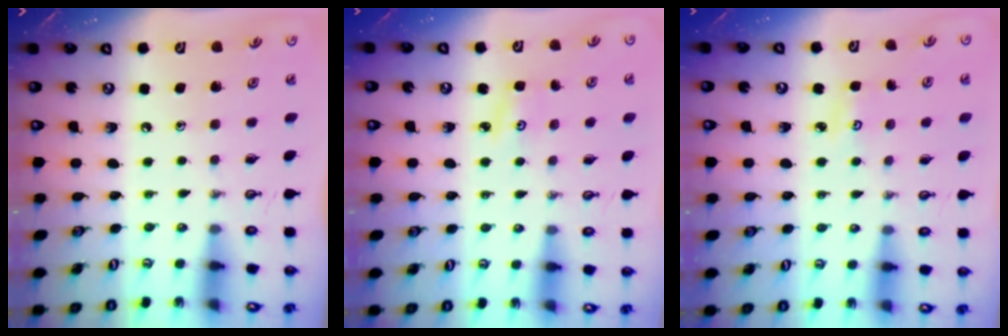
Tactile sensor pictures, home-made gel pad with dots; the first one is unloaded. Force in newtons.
{"total": 3.0, "press": 3.0, "slide": 0.4}
{"total": 2.9, "press": 2.9, "slide": 0.4}